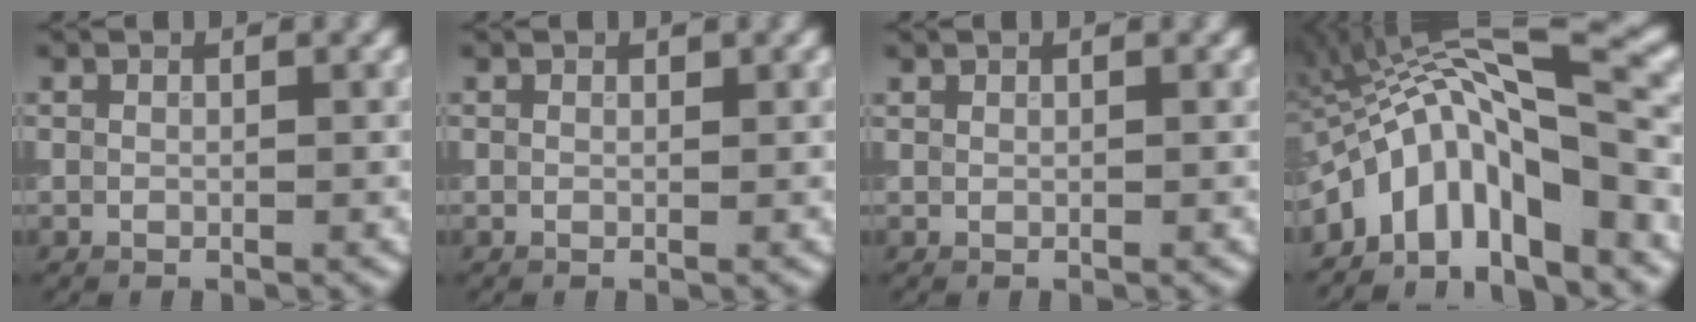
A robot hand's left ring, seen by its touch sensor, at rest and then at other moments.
{"total": 0.0}
{"total": 0.0}
{"total": 11.0, "force": [-3.4, 3.8, 9.7], "torque": [-0.160, 0.023, -0.067]}